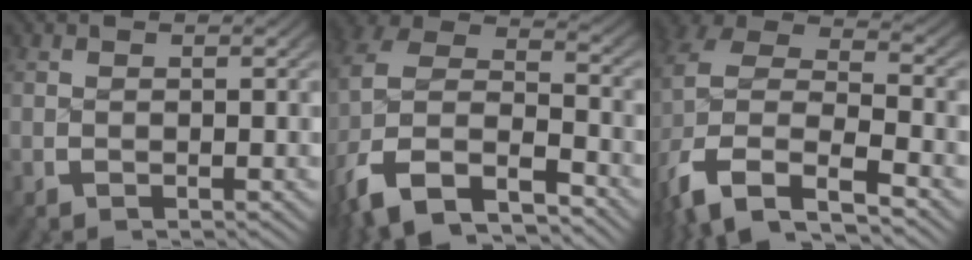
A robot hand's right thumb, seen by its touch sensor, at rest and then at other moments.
{"total": 13.9, "force": [-4.0, 10.2, 8.5], "torque": [-0.221, -0.056, -0.053]}
{"total": 11.8, "force": [-1.4, 8.7, 7.8], "torque": [-0.192, -0.042, -0.011]}